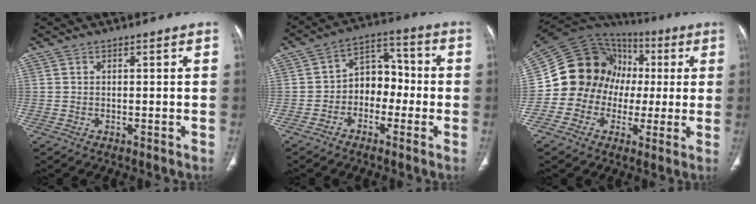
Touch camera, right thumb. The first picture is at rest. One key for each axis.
{"total": 8.2, "fx": -1.9, "fy": 6.2, "fz": 5.0, "tx": -0.035, "ty": 0.042, "tz": -0.048}
{"total": 17.9, "fx": -0.1, "fy": 16.4, "fz": 7.2, "tx": -0.084, "ty": 0.061, "tz": -0.005}